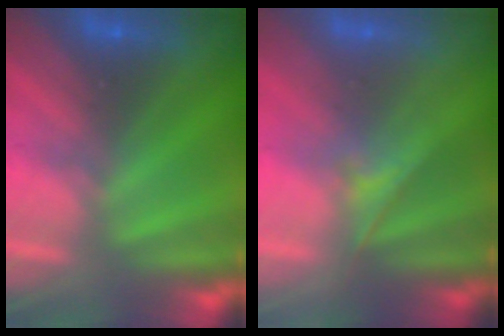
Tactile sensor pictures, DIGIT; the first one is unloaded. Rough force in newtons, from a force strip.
{"total": 1.9}